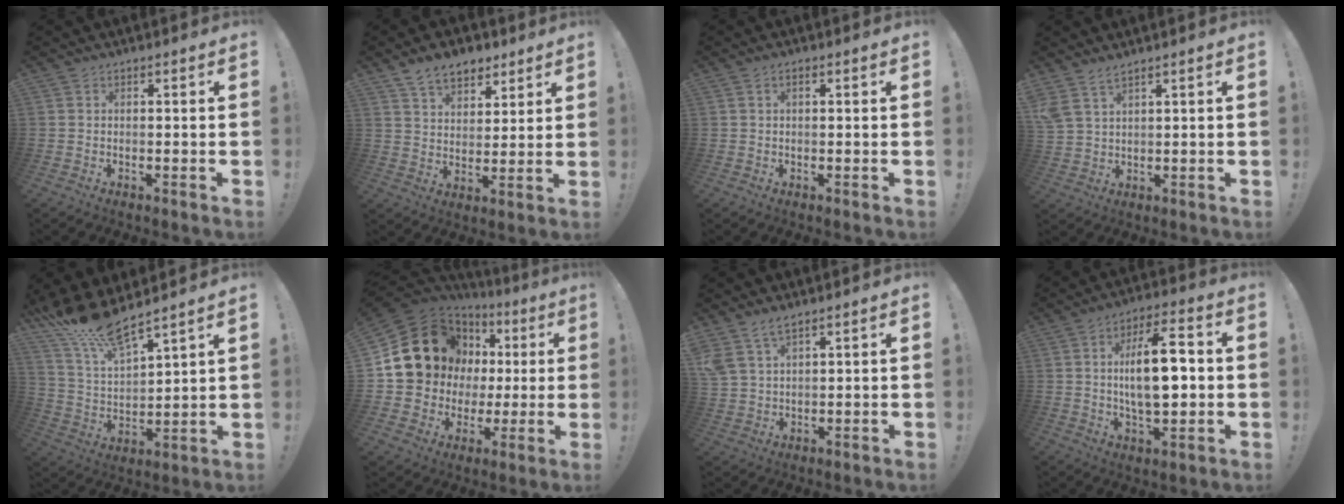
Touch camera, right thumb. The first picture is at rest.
{"total": 9.9, "force": [6.8, 6.1, 3.9], "torque": [-0.059, -0.035, 0.131]}
{"total": 1.0, "force": [0.2, 0.5, 0.9], "torque": [-0.018, 0.002, 0.003]}
{"total": 5.0, "force": [4.0, 1.4, 2.8], "torque": [-0.067, -0.013, 0.079]}
{"total": 13.8, "force": [12.2, 2.0, 6.1], "torque": [-0.141, -0.092, 0.221]}
{"total": 17.0, "force": [6.8, 13.6, 7.6], "torque": [-0.120, -0.035, 0.158]}
{"total": 6.1, "force": [4.7, 2.4, 3.1], "torque": [-0.068, -0.015, 0.093]}
{"total": 14.9, "force": [0.6, 6.4, 13.4], "torque": [-0.226, 0.005, 0.004]}